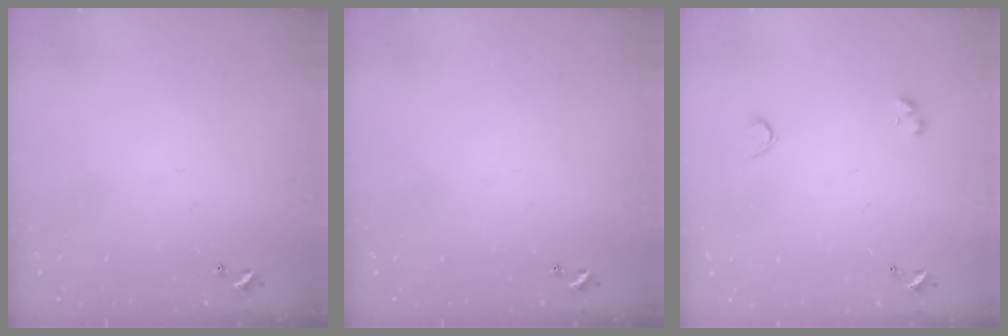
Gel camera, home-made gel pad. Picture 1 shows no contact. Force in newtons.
{"total": 0.0}
{"total": 1.9, "press": 1.5, "slide": 1.1}